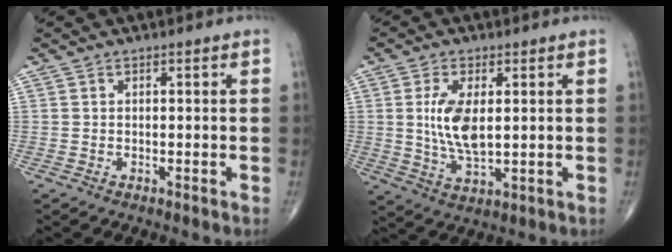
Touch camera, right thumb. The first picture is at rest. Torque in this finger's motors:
{"motor_torque": [1.52, 1.66, 1.22, 0.16, 0.44]}